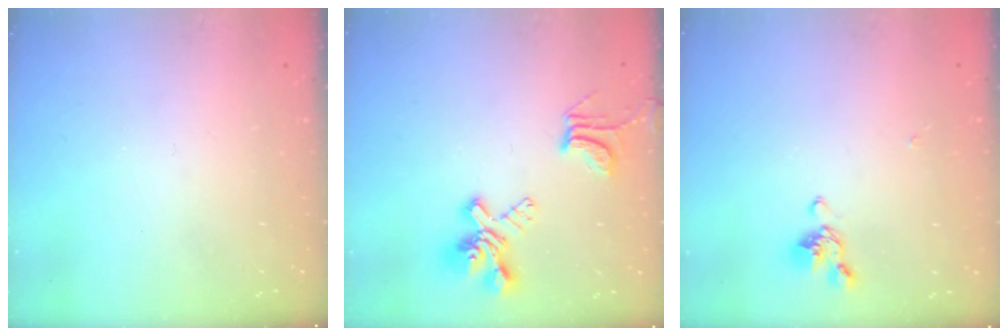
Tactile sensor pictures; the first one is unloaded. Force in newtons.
{"total": 6.7, "press": 6.5, "slide": 1.5}
{"total": 3.6, "press": 3.5, "slide": 0.8}